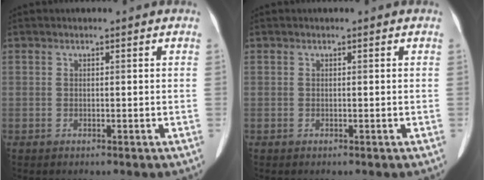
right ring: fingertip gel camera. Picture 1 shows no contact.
{"total": 0.0}